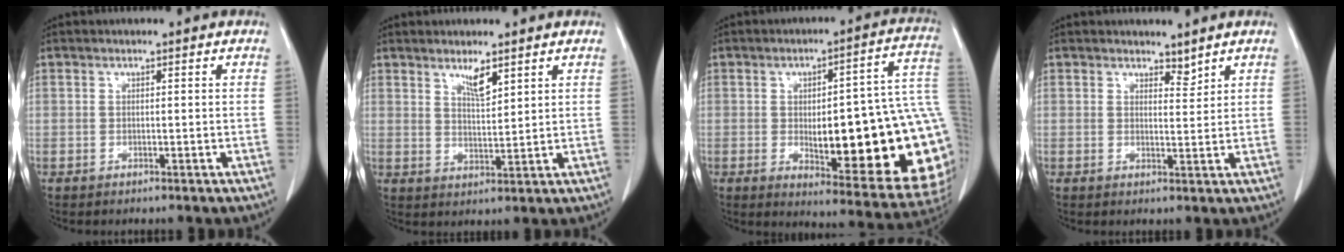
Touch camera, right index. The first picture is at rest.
{"total": 3.7, "force": [2.6, 0.6, 2.5], "torque": [-0.049, -0.007, 0.050]}
{"total": 25.8, "force": [-2.2, 5.5, 25.1], "torque": [-0.232, 0.018, -0.014]}
{"total": 1.9, "force": [1.8, 0.6, 0.4], "torque": [-0.003, -0.006, 0.029]}